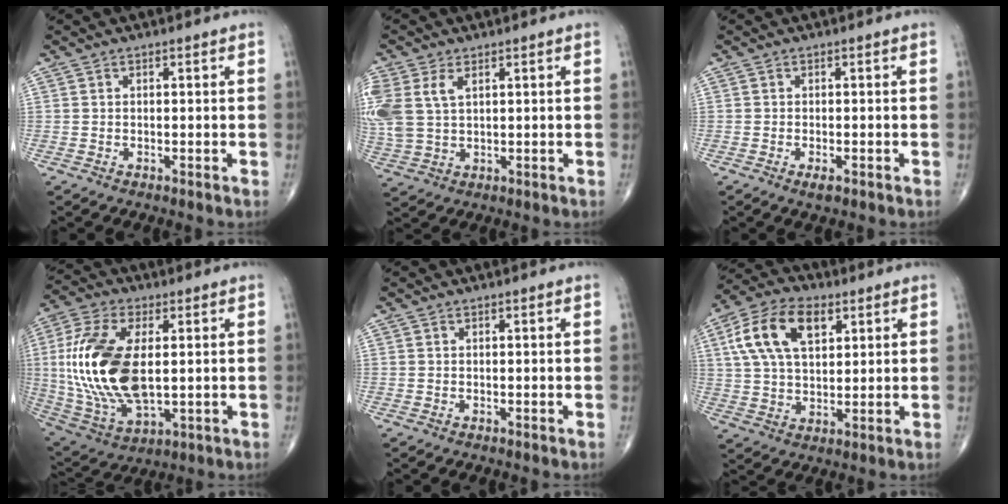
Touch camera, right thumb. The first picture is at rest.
{"total": 10.3, "force": [3.2, 6.3, 7.5], "torque": [-0.200, 0.006, 0.075]}
{"total": 1.7, "force": [-0.9, 0.7, 1.3], "torque": [-0.022, -0.002, -0.014]}
{"total": 21.2, "force": [1.4, 10.9, 18.1], "torque": [-0.388, -0.013, 0.033]}
{"total": 0.0}
{"total": 14.1, "force": [5.1, 8.1, 10.4], "torque": [-0.187, 0.003, 0.093]}